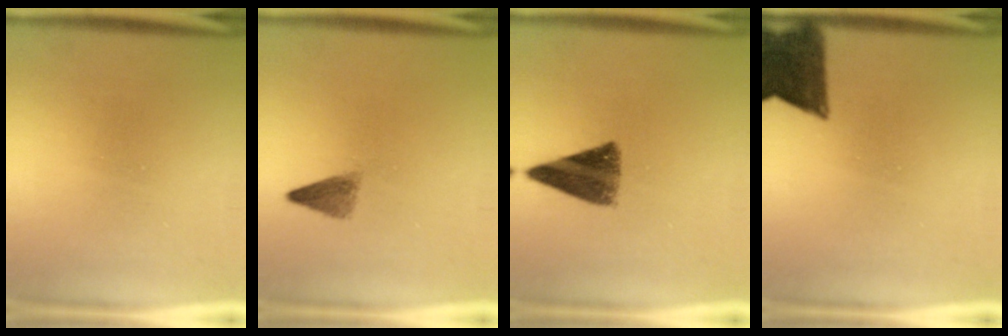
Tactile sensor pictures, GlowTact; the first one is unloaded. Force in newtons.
{"total": 2.5}
{"total": 8.8}
{"total": 11.6}